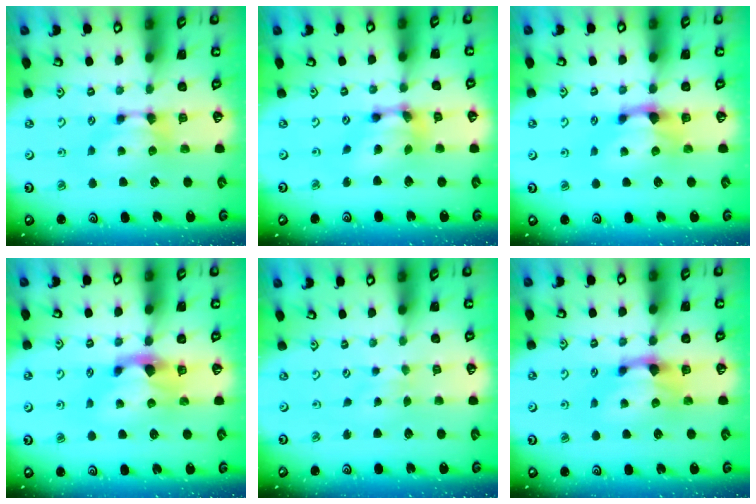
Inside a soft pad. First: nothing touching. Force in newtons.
{"total": 6.0, "press": 5.6, "slide": 2.1}
{"total": 1.9, "press": 1.3, "slide": 1.4}
{"total": 2.2, "press": 1.9, "slide": 1.2}
{"total": 2.8, "press": 2.8, "slide": 0.2}
{"total": 1.9, "press": 1.4, "slide": 1.3}